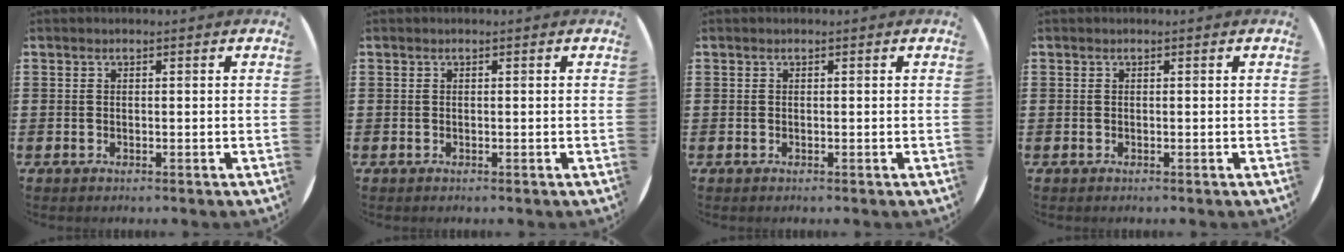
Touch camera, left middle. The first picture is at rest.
{"total": 0.0}
{"total": 0.0}
{"total": 0.0}